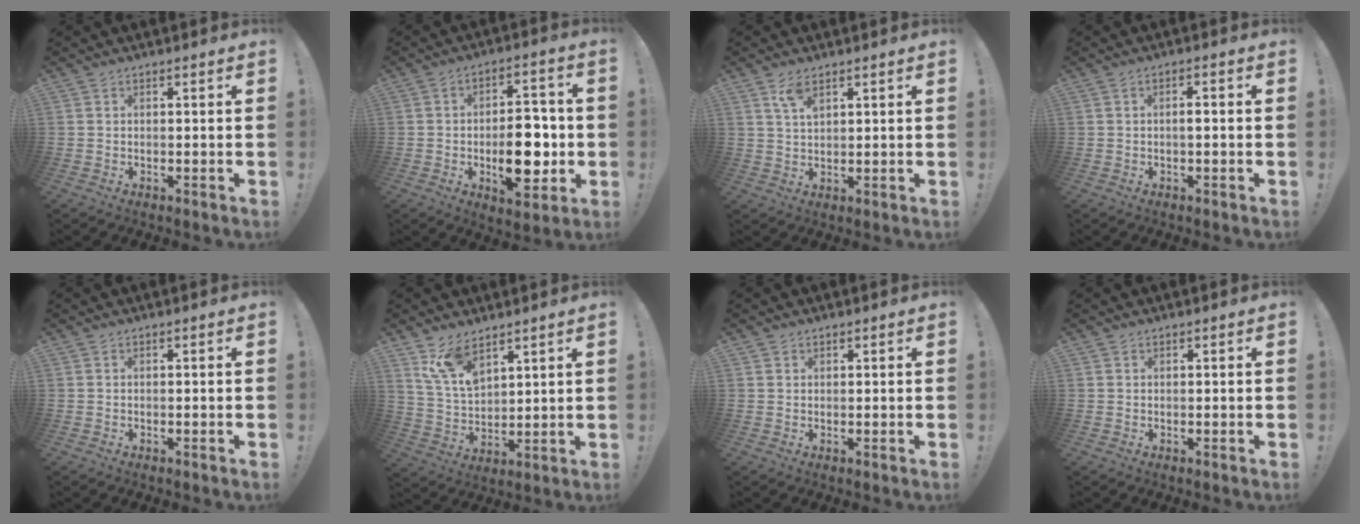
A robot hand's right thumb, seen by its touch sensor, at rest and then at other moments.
{"total": 15.1, "force": [-3.0, 7.7, 12.6], "torque": [-0.181, 0.011, -0.046]}
{"total": 5.2, "force": [3.3, 2.2, 3.3], "torque": [-0.061, -0.012, 0.060]}
{"total": 2.0, "force": [-0.9, 0.2, 1.8], "torque": [-0.033, 0.005, -0.017]}
{"total": 0.0}
{"total": 11.2, "force": [8.2, 5.7, 5.0], "torque": [-0.106, -0.042, 0.163]}
{"total": 1.1, "force": [0.8, 0.7, 0.0], "torque": [0.006, -0.003, 0.015]}
{"total": 0.5, "force": [0.4, 0.3, -0.1], "torque": [0.007, -0.003, 0.008]}